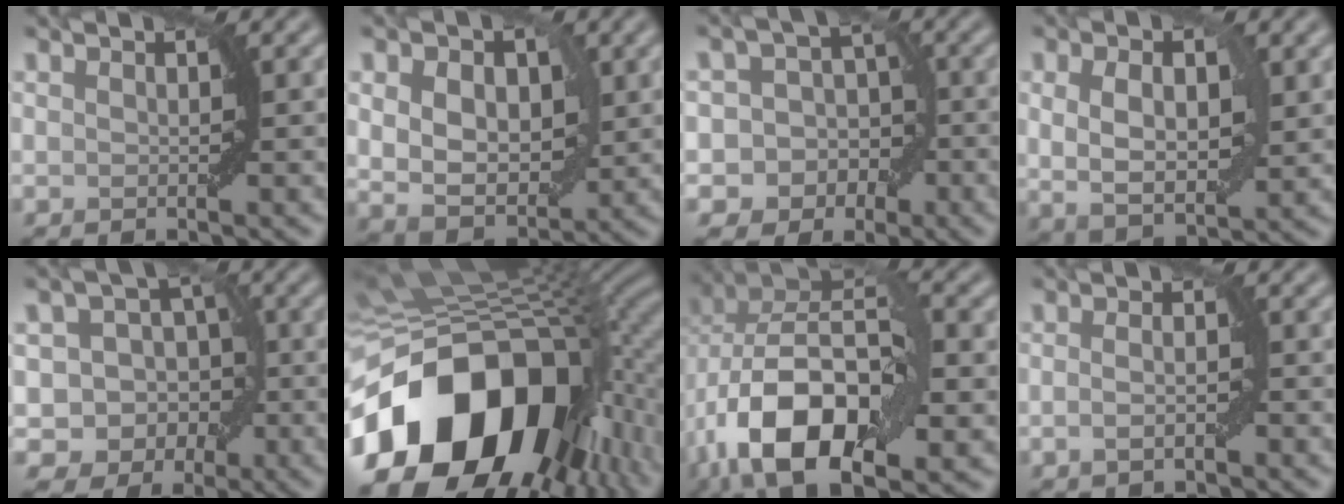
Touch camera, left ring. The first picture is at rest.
{"total": 7.7, "force": [1.5, 5.5, 5.3], "torque": [-0.092, 0.001, 0.027]}
{"total": 8.0, "force": [-2.9, 7.2, 1.8], "torque": [-0.010, 0.014, -0.073]}
{"total": 5.6, "force": [0.9, 3.3, 4.5], "torque": [-0.079, -0.005, 0.021]}
{"total": 7.8, "force": [-2.1, 7.0, 2.9], "torque": [-0.017, 0.020, -0.056]}
{"total": 18.6, "force": [-4.9, 12.0, 13.4], "torque": [-0.255, -0.022, -0.080]}
{"total": 13.6, "force": [-3.7, 8.0, 10.3], "torque": [-0.184, 0.006, -0.070]}
{"total": 2.0, "force": [-0.6, 0.7, 1.7], "torque": [-0.035, -0.002, -0.012]}